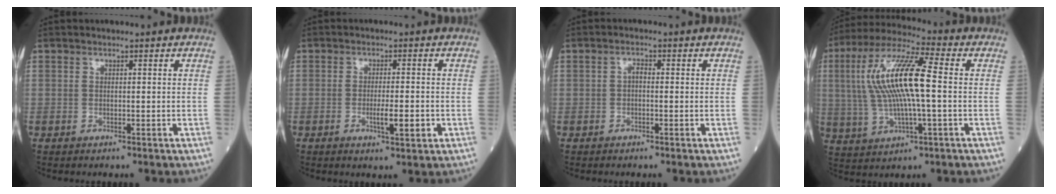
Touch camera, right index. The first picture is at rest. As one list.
[{"total": 4.6, "force": [-1.3, 1.1, 4.3], "torque": [-0.078, -0.003, -0.015]}, {"total": 1.9, "force": [-0.1, 1.2, 1.5], "torque": [-0.042, 0.010, -0.003]}, {"total": 16.0, "force": [0.9, 3.4, 15.6], "torque": [-0.330, 0.021, 0.017]}]